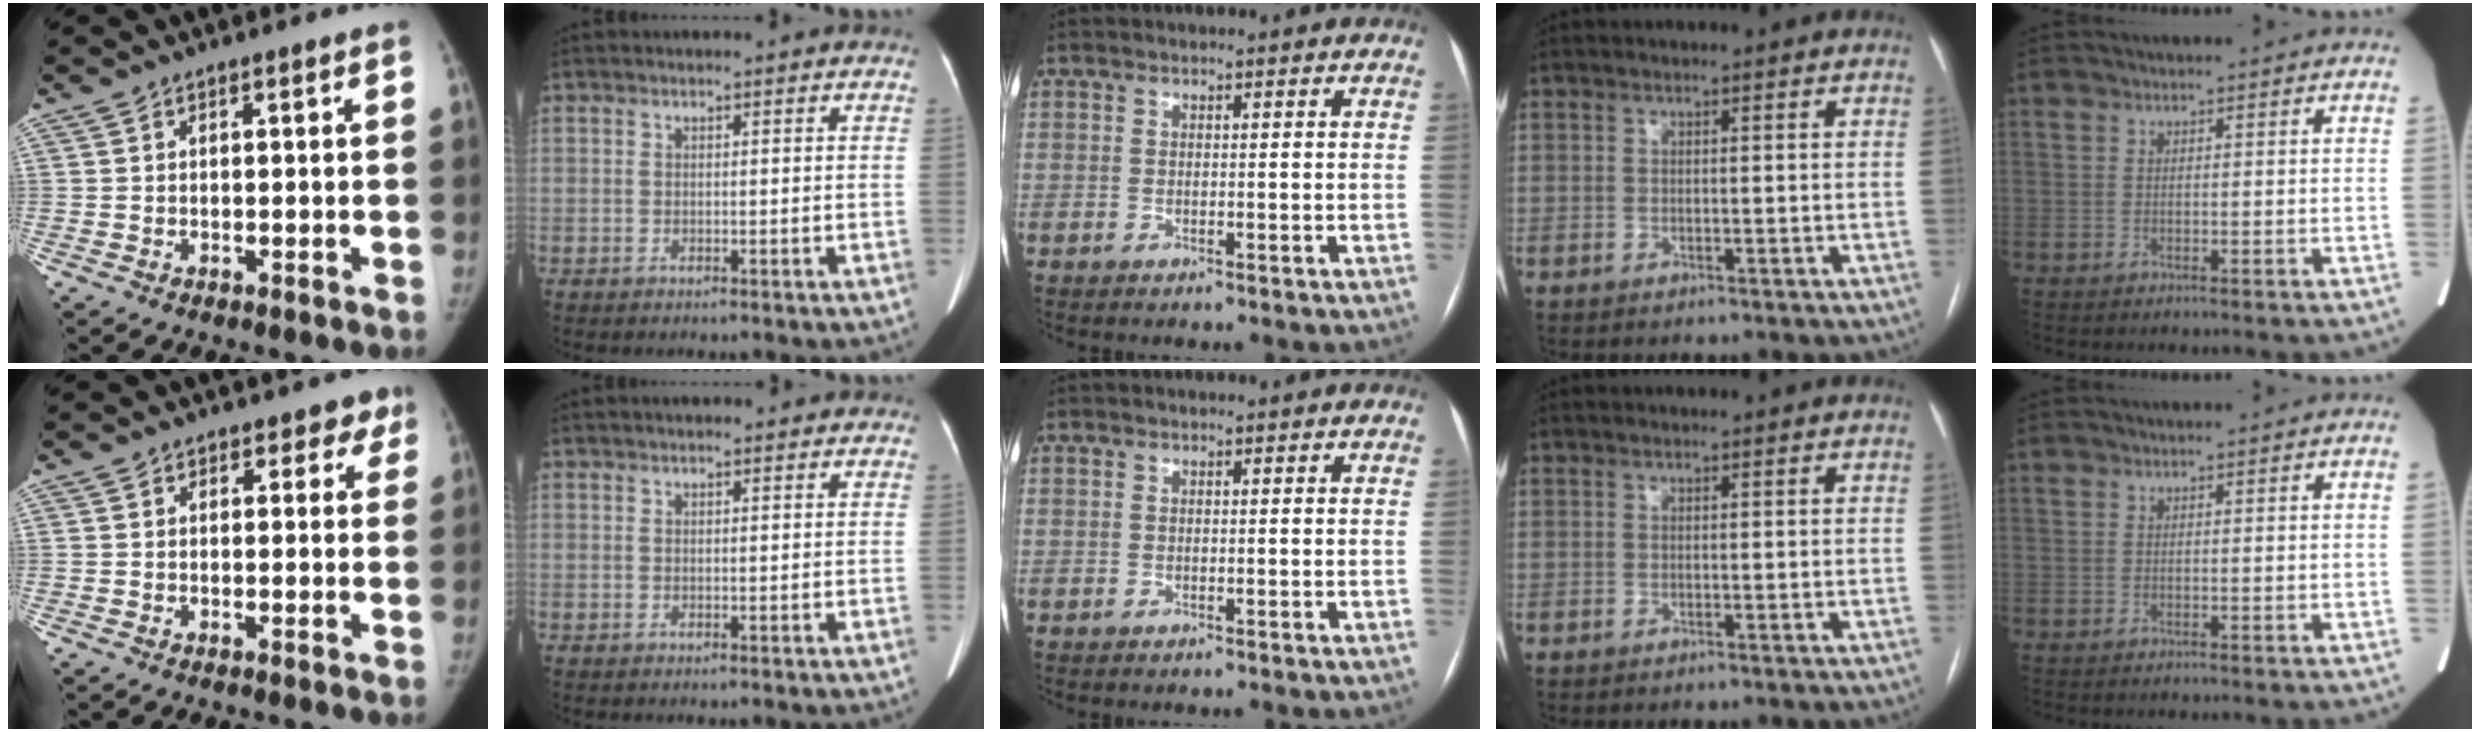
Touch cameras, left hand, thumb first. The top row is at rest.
{"thumb": {"total": 3.2, "force": [2.0, 2.3, 0.7], "torque": [0.034, -0.007, 0.014]}, "index": {"total": 3.0, "force": [2.3, 1.1, 1.5], "torque": [-0.015, 0.023, 0.027]}}